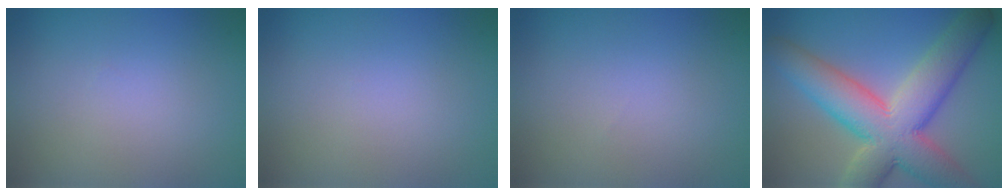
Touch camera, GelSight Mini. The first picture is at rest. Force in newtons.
{"total": 0.0}
{"total": 0.0}
{"total": 10.7, "press": 10.7, "slide": 0.8}